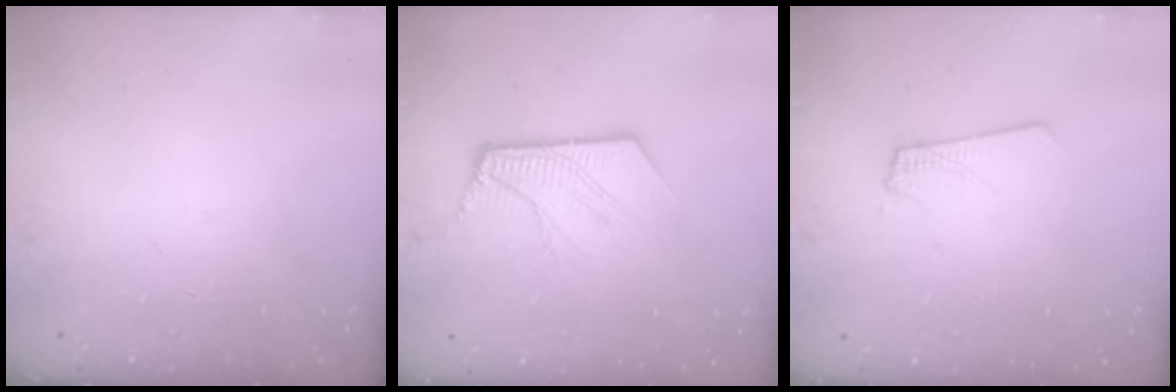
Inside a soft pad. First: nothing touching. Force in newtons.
{"total": 9.7, "press": 9.7, "slide": 0.7}
{"total": 1.8, "press": 1.8, "slide": 0.1}